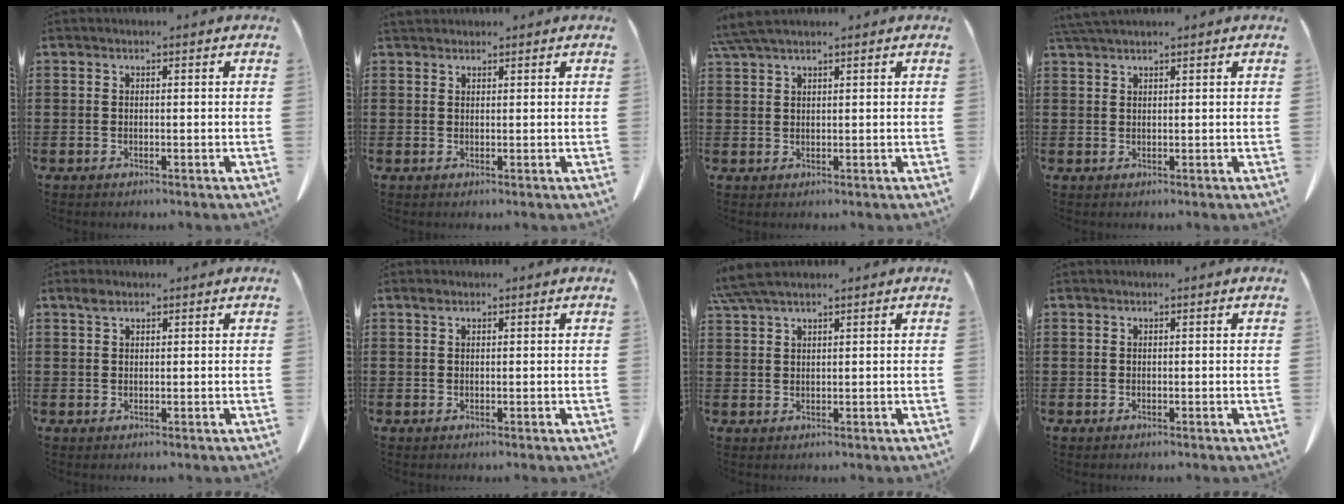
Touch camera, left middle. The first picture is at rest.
{"total": 1.1, "force": [1.1, 0.4, 0.1], "torque": [-0.005, 0.000, 0.022]}
{"total": 3.4, "force": [2.7, 0.3, 2.1], "torque": [-0.048, 0.001, 0.051]}
{"total": 2.0, "force": [1.7, 0.1, 1.0], "torque": [-0.024, -0.001, 0.033]}
{"total": 1.5, "force": [0.9, 0.8, 0.9], "torque": [-0.021, 0.002, 0.017]}
{"total": 0.6, "force": [0.3, 0.4, 0.3], "torque": [-0.009, 0.003, 0.007]}
{"total": 3.8, "force": [3.1, 0.4, 2.2], "torque": [-0.051, -0.001, 0.058]}
{"total": 0.0}